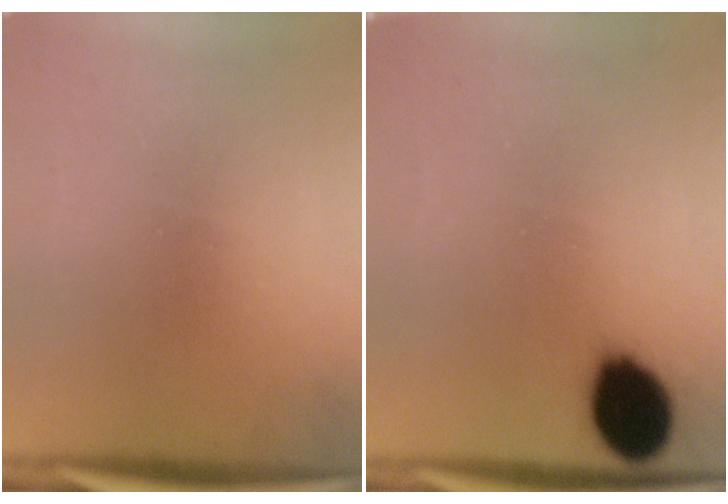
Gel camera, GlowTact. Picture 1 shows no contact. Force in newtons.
{"total": 13.0}